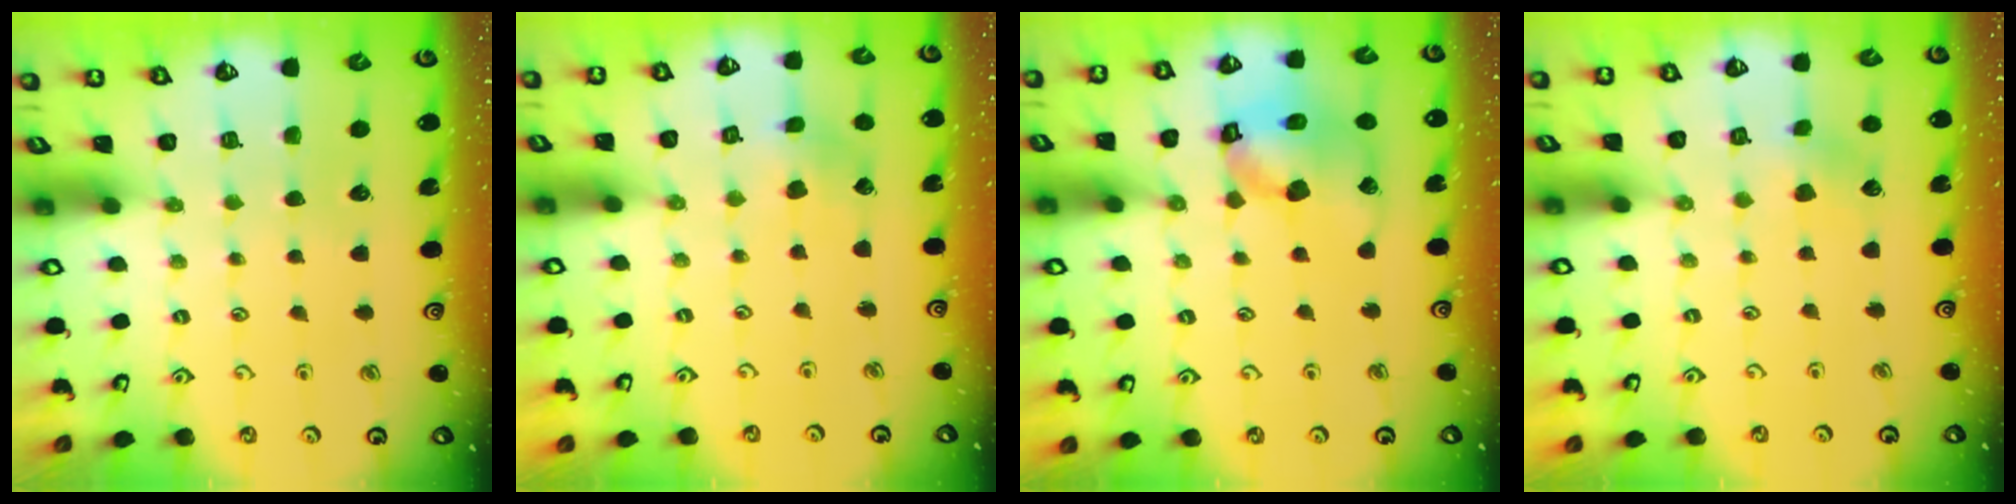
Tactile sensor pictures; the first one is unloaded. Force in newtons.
{"total": 2.8, "press": 2.8, "slide": 0.1}
{"total": 14.6, "press": 14.4, "slide": 2.3}
{"total": 3.8, "press": 3.8, "slide": 0.4}